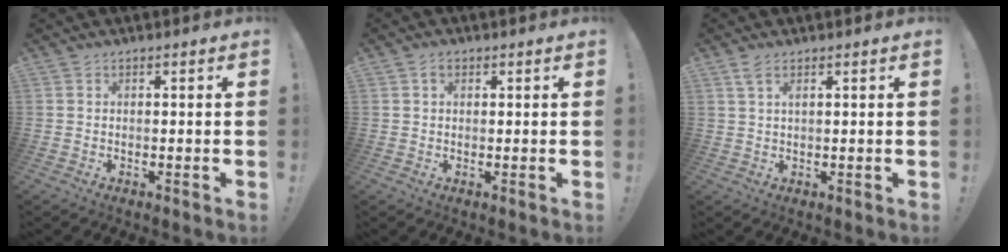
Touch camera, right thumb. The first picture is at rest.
{"total": 2.2, "force": [1.1, 1.5, 1.2], "torque": [-0.015, 0.001, 0.017]}
{"total": 2.1, "force": [1.1, 0.5, 1.7], "torque": [-0.031, -0.001, 0.019]}